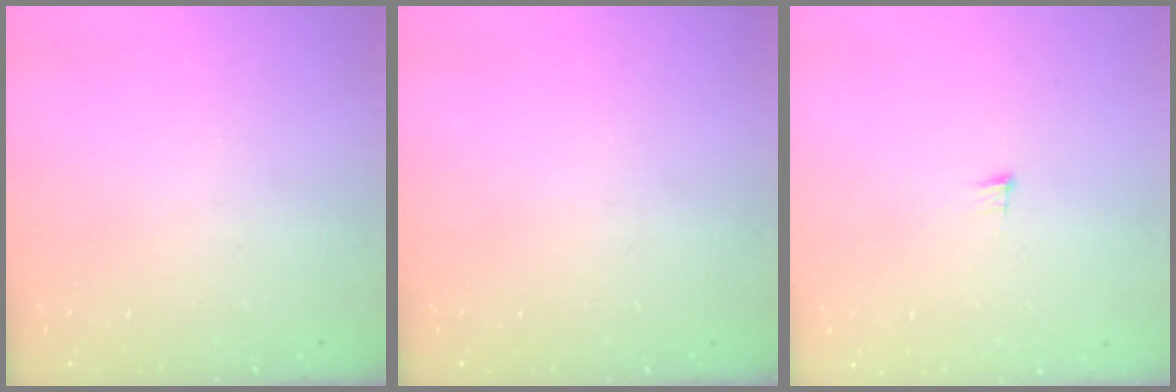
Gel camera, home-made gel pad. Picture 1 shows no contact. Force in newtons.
{"total": 0.0}
{"total": 5.2, "press": 5.0, "slide": 1.3}